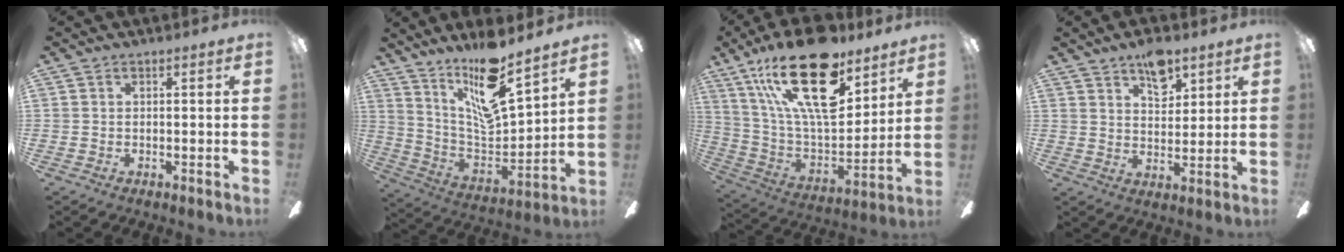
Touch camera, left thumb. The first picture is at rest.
{"total": 17.2, "force": [12.6, 4.3, 10.9], "torque": [-0.199, -0.089, 0.215]}
{"total": 26.7, "force": [15.9, 10.8, 18.5], "torque": [-0.343, -0.091, 0.274]}
{"total": 9.1, "force": [6.0, 4.7, 4.9], "torque": [-0.053, -0.029, 0.102]}